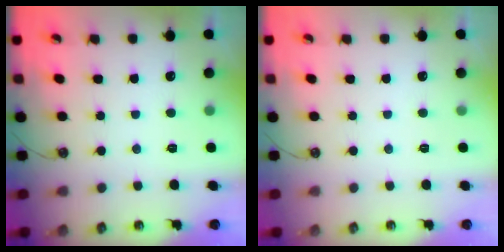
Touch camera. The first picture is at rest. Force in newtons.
{"total": 0.0}